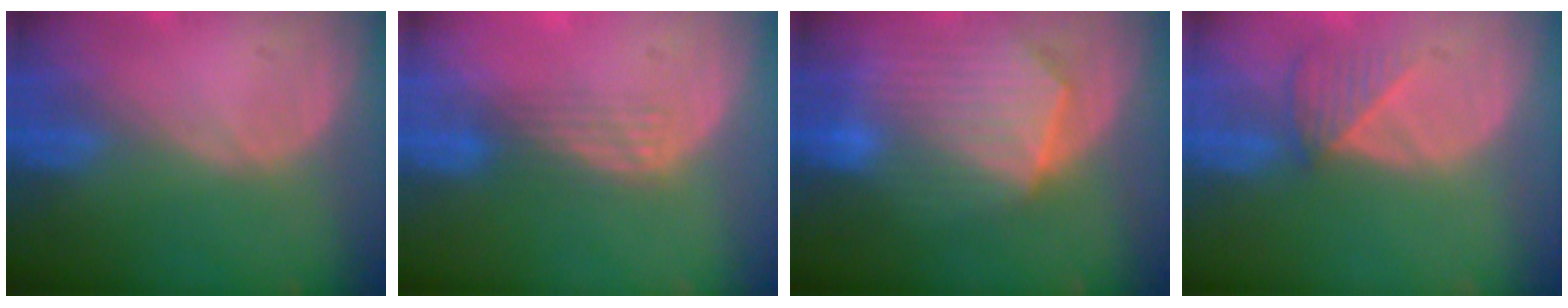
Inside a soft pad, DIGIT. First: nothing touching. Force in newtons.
{"total": 2.9, "press": 2.6, "slide": 1.3}
{"total": 10.4, "press": 9.1, "slide": 5.1}
{"total": 3.4, "press": 3.4, "slide": 0.7}